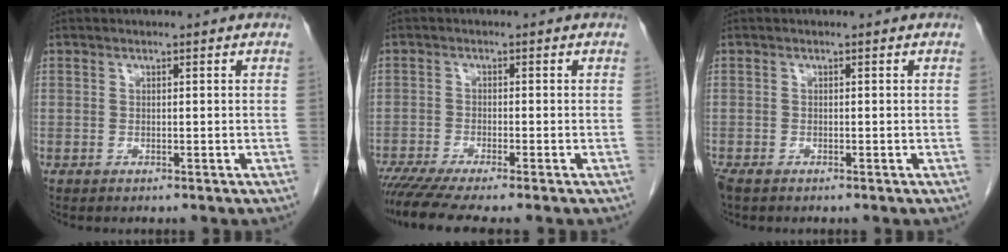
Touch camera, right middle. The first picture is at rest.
{"total": 8.5, "force": [-7.0, -0.1, 4.8], "torque": [-0.074, -0.020, -0.115]}
{"total": 1.9, "force": [-1.4, 0.8, 1.0], "torque": [-0.025, -0.006, -0.023]}